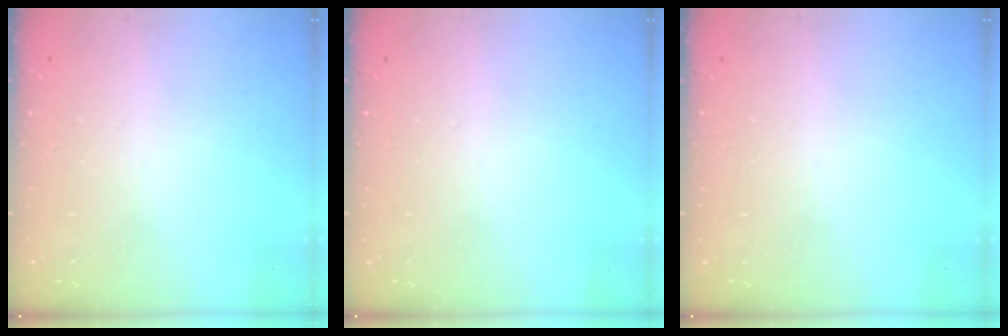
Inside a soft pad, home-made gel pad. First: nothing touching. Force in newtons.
{"total": 0.0}
{"total": 0.0}